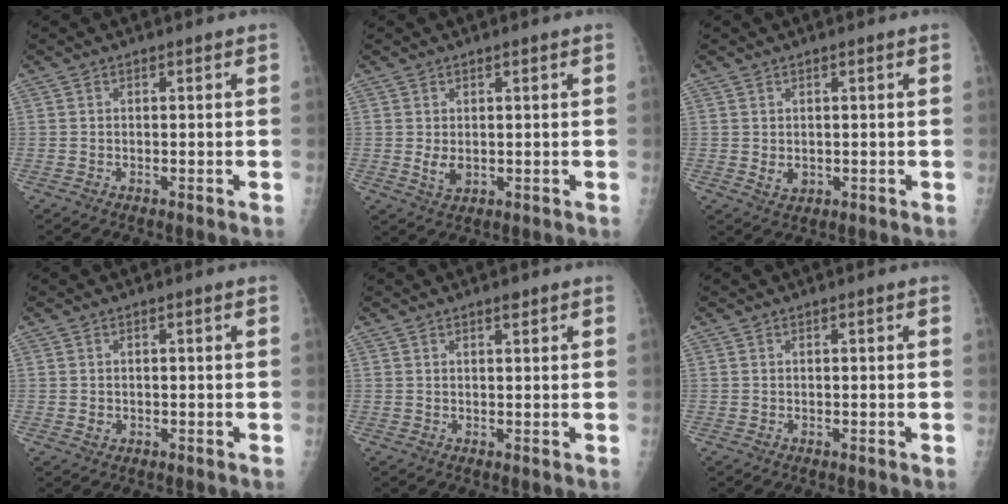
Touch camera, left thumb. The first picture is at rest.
{"total": 2.9, "force": [0.2, 1.5, 2.4], "torque": [-0.037, -0.007, 0.012]}
{"total": 2.2, "force": [0.1, 1.5, 1.6], "torque": [-0.019, -0.005, 0.009]}
{"total": 1.1, "force": [-0.1, 0.9, 0.6], "torque": [-0.007, 0.003, 0.002]}
{"total": 1.4, "force": [1.0, 0.3, 0.9], "torque": [-0.012, -0.006, 0.016]}
{"total": 0.0}